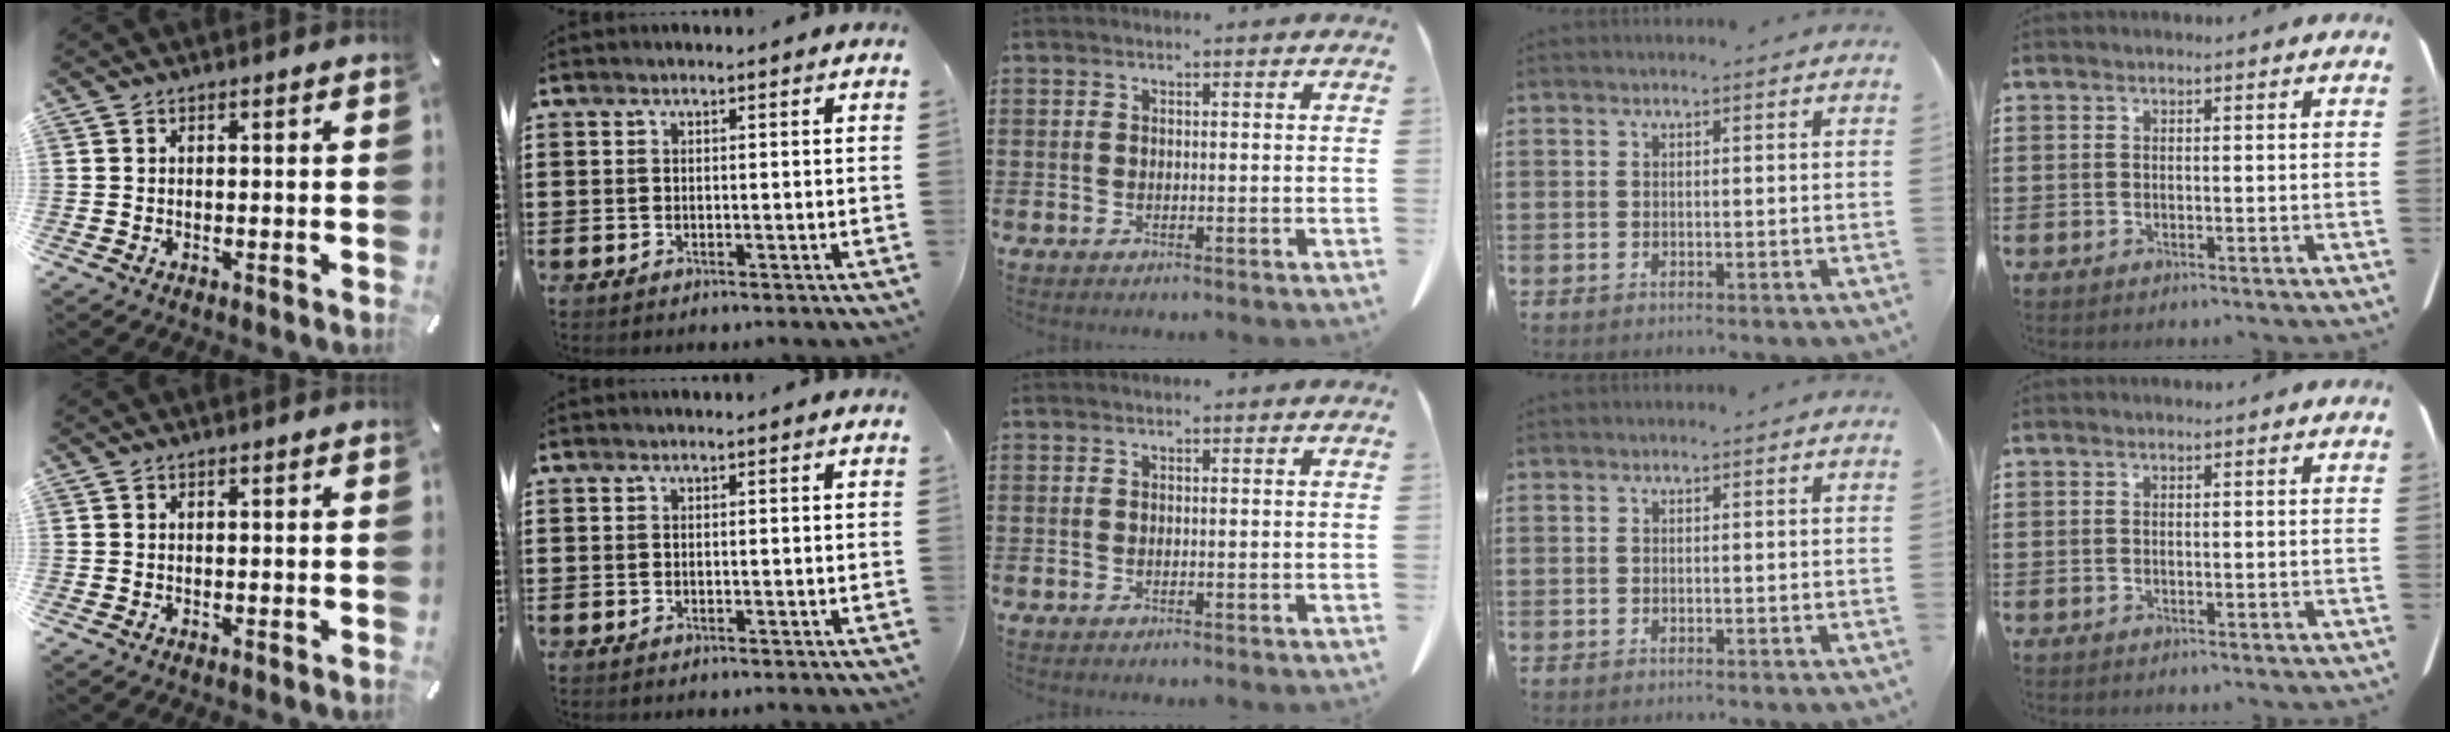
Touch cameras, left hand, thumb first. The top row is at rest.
{}